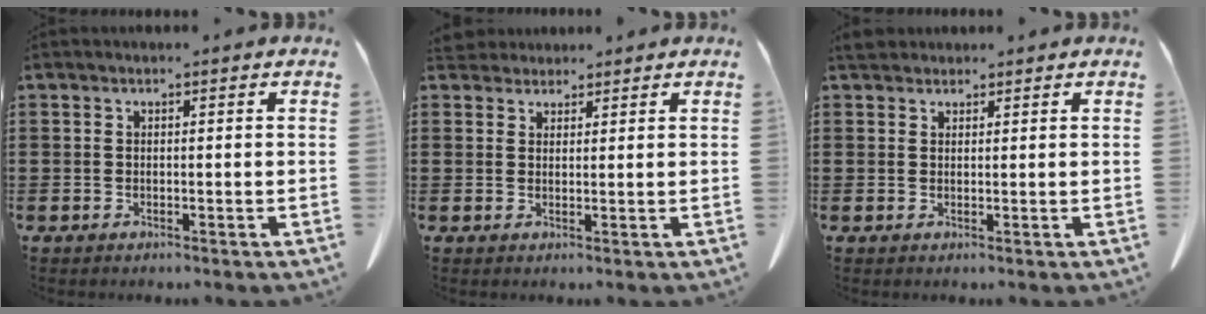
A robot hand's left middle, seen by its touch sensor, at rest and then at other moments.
{"total": 2.7, "force": [2.5, 0.9, 0.2], "torque": [-0.013, 0.001, 0.049]}
{"total": 2.5, "force": [2.1, 1.0, 0.8], "torque": [-0.024, 0.004, 0.042]}